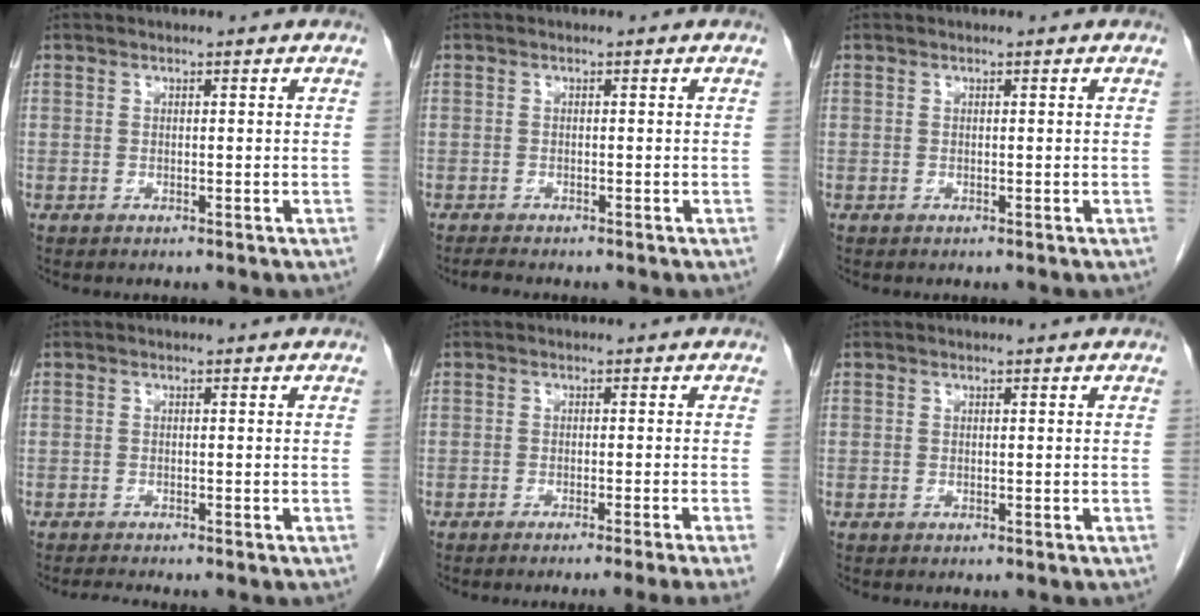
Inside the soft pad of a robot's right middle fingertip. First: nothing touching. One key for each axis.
{"total": 1.5, "fx": -1.4, "fy": 0.0, "fz": 0.6, "tx": -0.022, "ty": -0.008, "tz": -0.022}
{"total": 0.0}
{"total": 1.3, "fx": -1.2, "fy": -0.5, "fz": 0.3, "tx": -0.018, "ty": -0.009, "tz": -0.022}
{"total": 5.8, "fx": -4.3, "fy": -1.9, "fz": 3.4, "tx": -0.025, "ty": -0.006, "tz": -0.058}
{"total": 0.0}